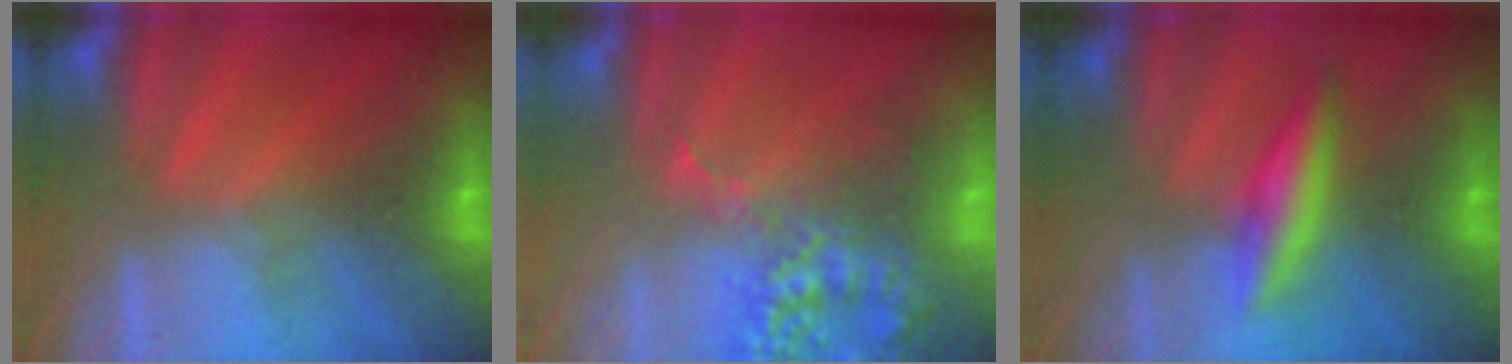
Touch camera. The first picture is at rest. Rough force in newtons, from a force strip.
{"total": 9.3}
{"total": 2.8}